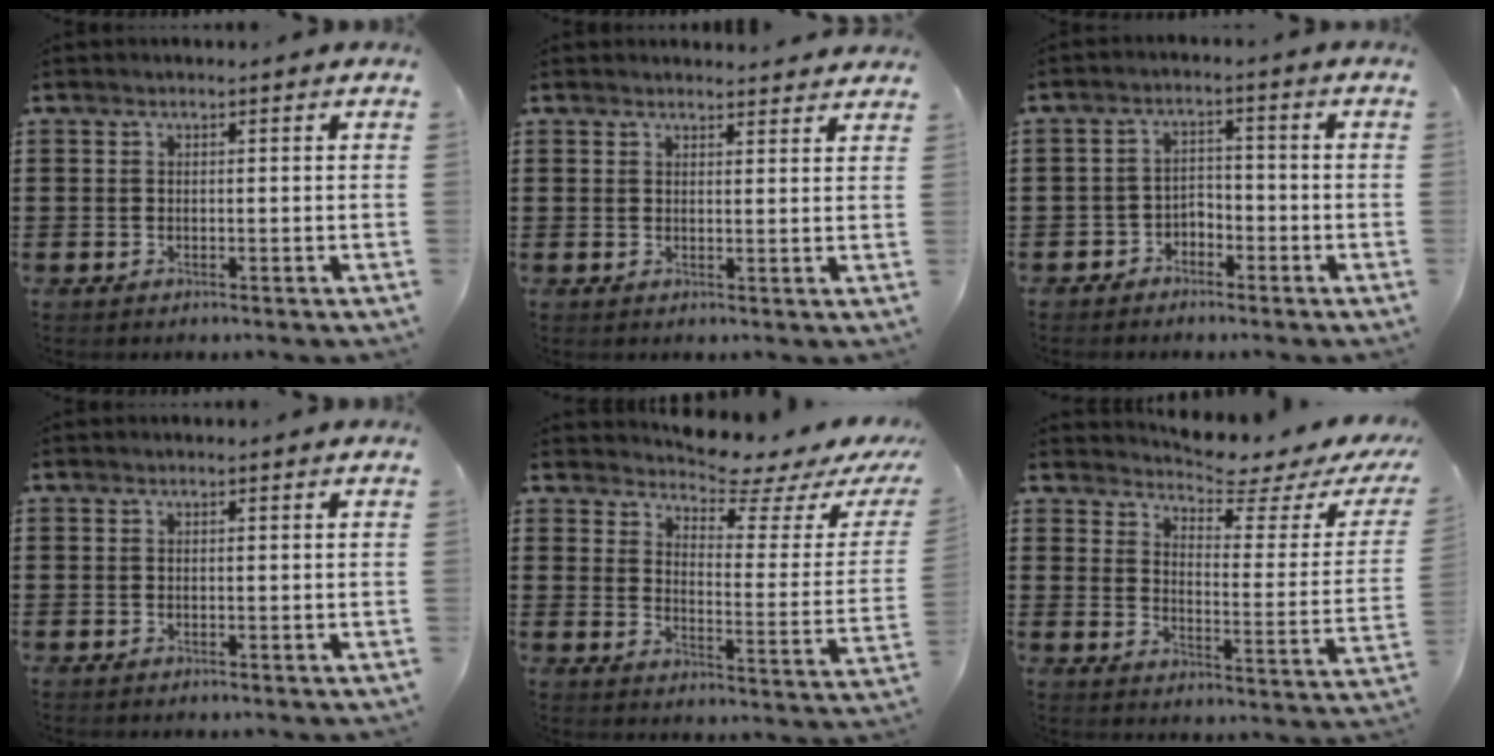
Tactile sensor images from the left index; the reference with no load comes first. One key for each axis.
{"total": 2.1, "fx": 2.1, "fy": 0.2, "fz": 0.1, "tx": 0.000, "ty": -0.005, "tz": 0.039}
{"total": 3.0, "fx": -2.6, "fy": 1.5, "fz": 0.1, "tx": -0.013, "ty": 0.005, "tz": -0.058}
{"total": 0.0}
{"total": 5.7, "fx": 5.4, "fy": 0.3, "fz": 1.9, "tx": -0.050, "ty": -0.043, "tz": 0.087}
{"total": 4.4, "fx": 3.9, "fy": 0.0, "fz": 1.9, "tx": -0.045, "ty": -0.037, "tz": 0.057}